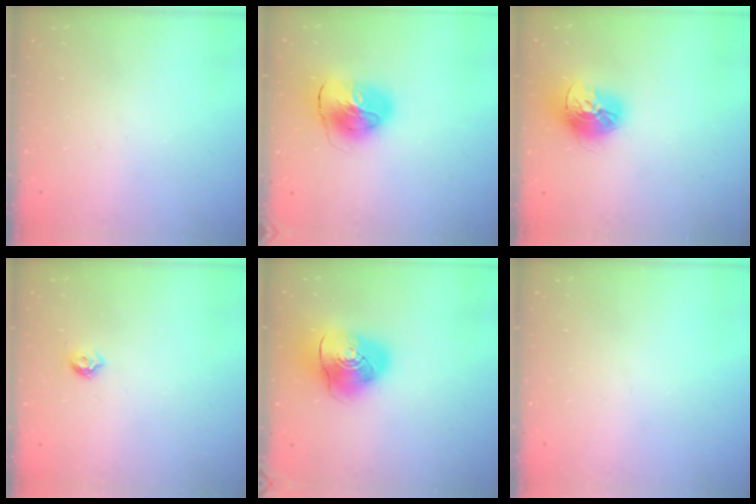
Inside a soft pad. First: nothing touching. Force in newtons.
{"total": 12.3, "press": 12.2, "slide": 1.6}
{"total": 15.1, "press": 15.0, "slide": 1.5}
{"total": 5.6, "press": 5.5, "slide": 1.0}
{"total": 12.8, "press": 12.6, "slide": 2.1}
{"total": 0.0}